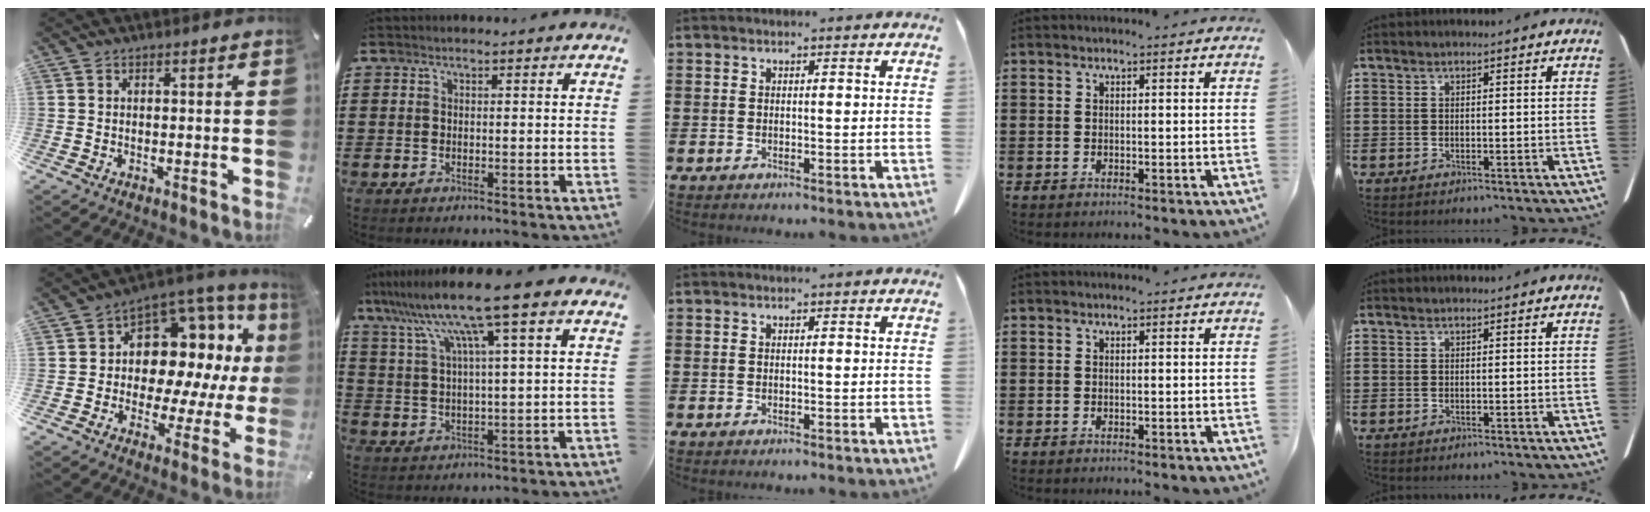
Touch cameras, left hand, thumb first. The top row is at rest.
{"thumb": {"total": 12.5, "force": [3.6, 9.8, 6.8], "torque": [-0.102, -0.056, 0.073]}, "index": {"total": 11.0, "force": [7.1, -0.3, 8.3], "torque": [-0.188, -0.018, 0.117]}}